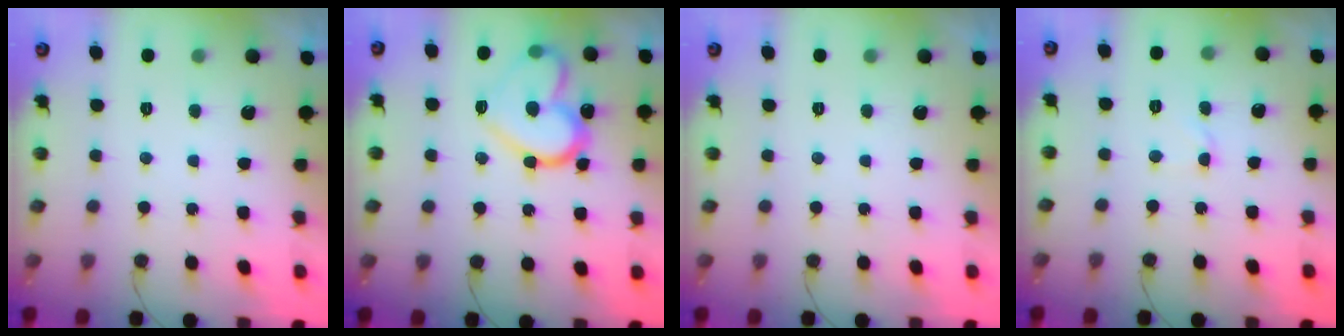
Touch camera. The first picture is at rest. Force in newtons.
{"total": 17.2, "press": 17.2, "slide": 1.0}
{"total": 0.0}
{"total": 3.2, "press": 3.2, "slide": 0.3}